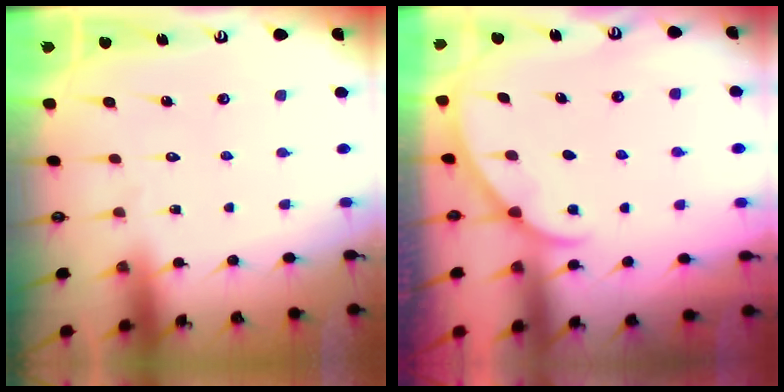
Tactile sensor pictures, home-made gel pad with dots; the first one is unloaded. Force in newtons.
{"total": 1.6, "press": 1.6, "slide": 0.2}